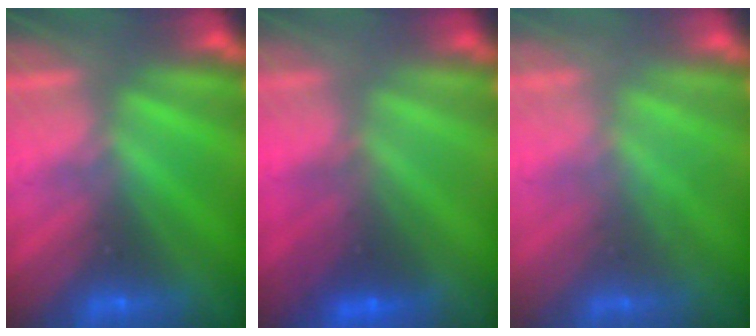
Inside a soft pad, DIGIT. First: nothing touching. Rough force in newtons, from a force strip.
{"total": 2.1}
{"total": 2.3}